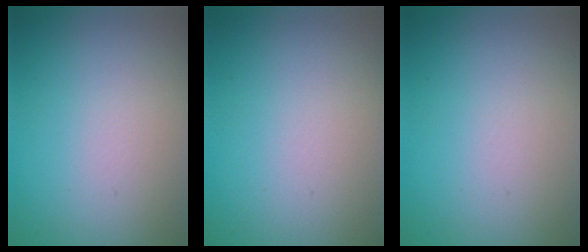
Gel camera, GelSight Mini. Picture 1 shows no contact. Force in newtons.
{"total": 0.0}
{"total": 0.0}